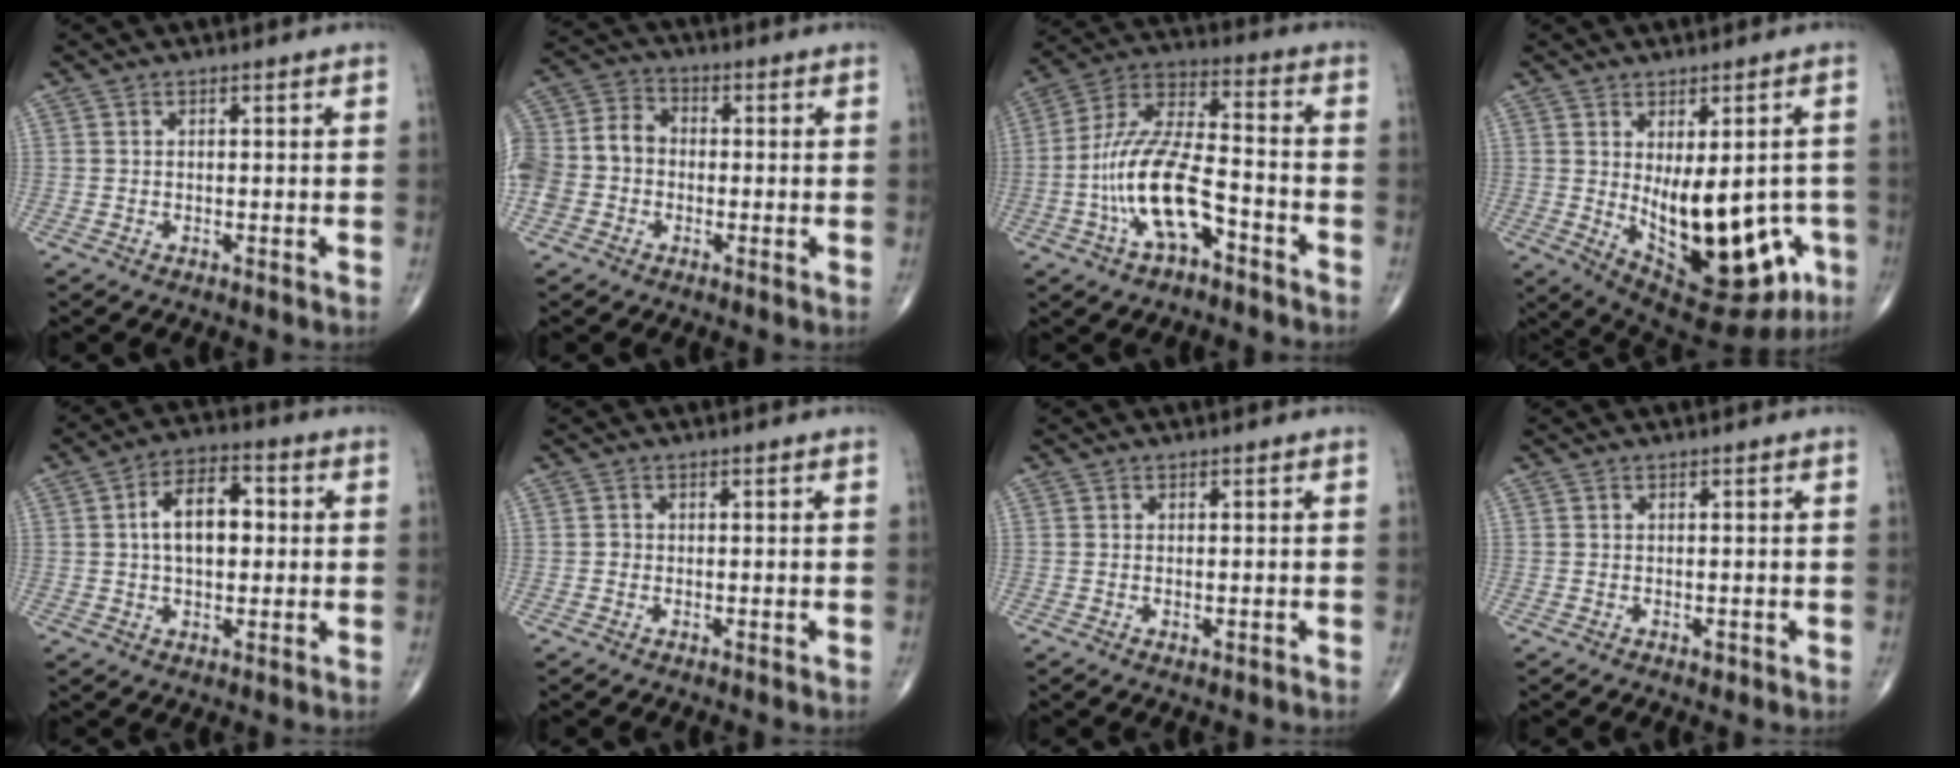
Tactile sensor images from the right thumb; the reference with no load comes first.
{"total": 11.8, "force": [-1.9, 9.9, 6.2], "torque": [-0.130, 0.037, -0.040]}
{"total": 16.0, "force": [-5.9, 6.8, 13.2], "torque": [-0.262, 0.051, -0.107]}
{"total": 21.1, "force": [-4.3, 9.9, 18.1], "torque": [-0.212, -0.019, -0.027]}
{"total": 10.1, "force": [1.0, 5.9, 8.1], "torque": [-0.123, 0.021, 0.012]}
{"total": 0.7, "force": [-0.2, 0.6, 0.2], "torque": [0.001, 0.003, -0.004]}
{"total": 1.0, "force": [-0.3, 0.4, 0.8], "torque": [-0.015, -0.001, -0.004]}
{"total": 0.7, "force": [-0.3, 0.4, 0.5], "torque": [-0.008, -0.002, -0.004]}